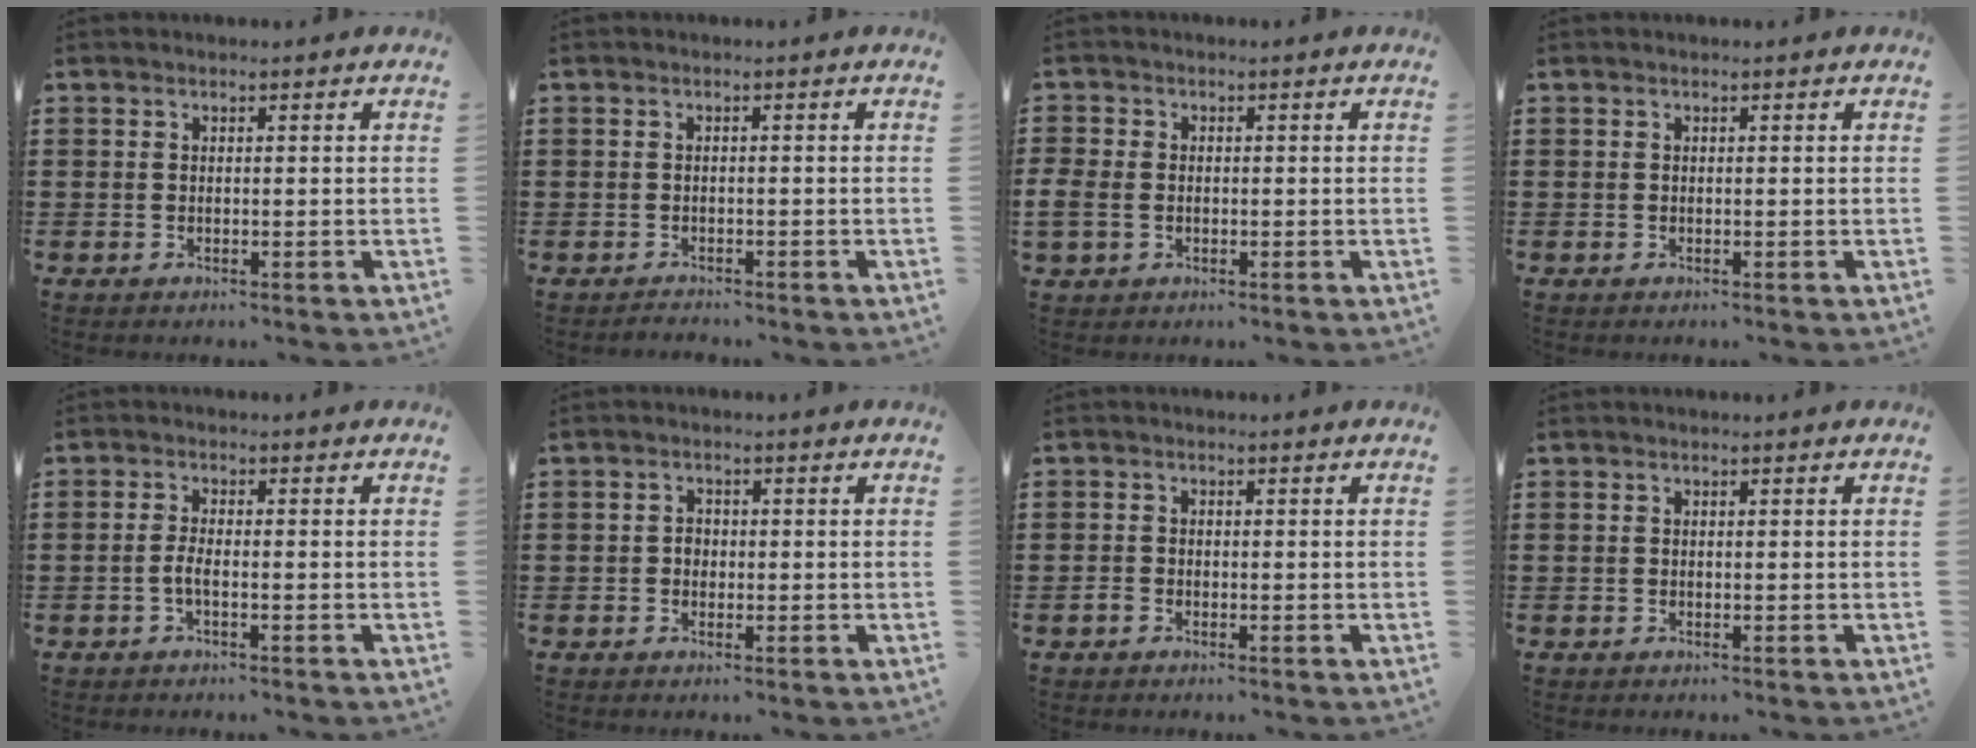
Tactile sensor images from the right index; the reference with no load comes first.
{"total": 1.0, "force": [-0.9, 0.1, -0.2], "torque": [0.001, 0.002, -0.021]}
{"total": 2.3, "force": [-0.7, 1.9, 1.2], "torque": [-0.040, -0.002, -0.018]}
{"total": 0.0}
{"total": 2.2, "force": [-0.9, 0.4, 2.0], "torque": [-0.050, -0.003, -0.021]}
{"total": 1.4, "force": [-0.3, 1.2, 0.8], "torque": [-0.017, 0.004, -0.006]}
{"total": 1.1, "force": [-0.9, 0.6, 0.3], "torque": [-0.009, -0.003, -0.017]}
{"total": 0.0}